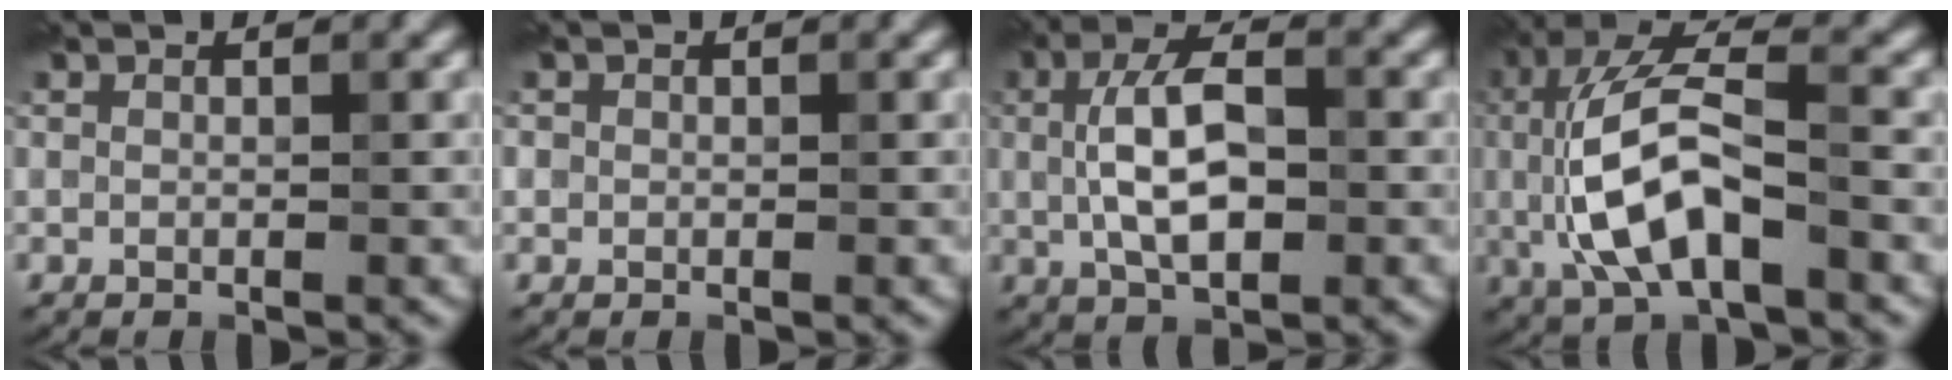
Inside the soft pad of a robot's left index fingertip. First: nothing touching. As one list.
[{"total": 0.7, "force": [0.1, 0.6, -0.1], "torque": [0.009, -0.003, -0.002]}, {"total": 6.3, "force": [0.1, 2.9, 5.6], "torque": [-0.108, 0.006, -0.003]}, {"total": 9.1, "force": [-0.7, 3.8, 8.2], "torque": [-0.170, 0.007, -0.014]}]